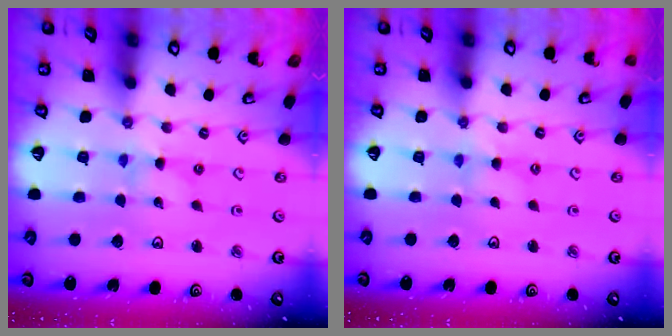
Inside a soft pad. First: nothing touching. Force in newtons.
{"total": 2.5, "press": 2.5, "slide": 0.2}